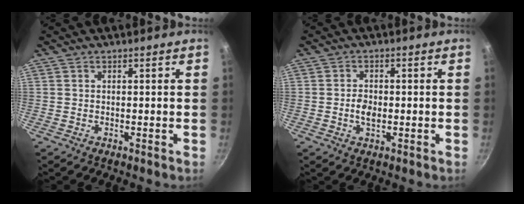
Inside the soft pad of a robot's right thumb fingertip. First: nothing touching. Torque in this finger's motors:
{"motor_torque": [-0.19, 0.32, 0.08, 0.51, -0.02]}